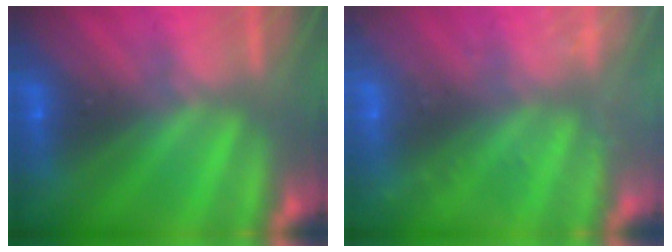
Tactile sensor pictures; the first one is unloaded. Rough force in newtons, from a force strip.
{"total": 2.7}